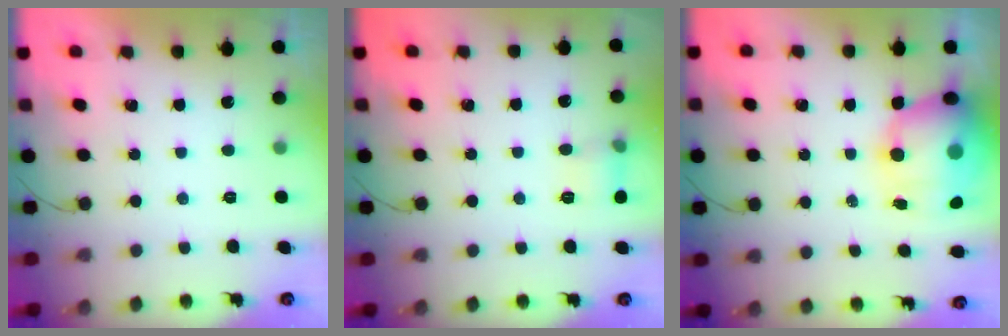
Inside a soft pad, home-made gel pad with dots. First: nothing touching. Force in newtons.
{"total": 6.9, "press": 6.7, "slide": 1.8}
{"total": 12.7, "press": 12.5, "slide": 2.1}